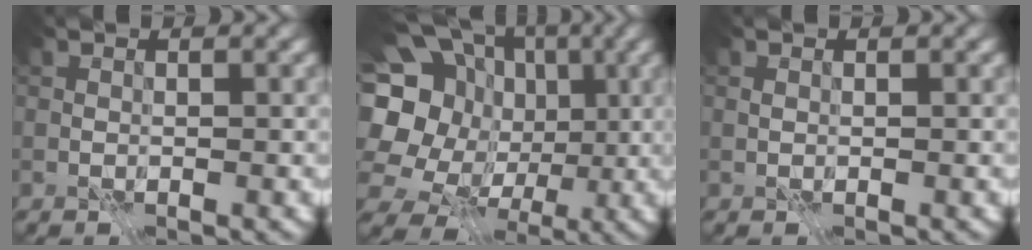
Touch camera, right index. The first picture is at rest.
{"total": 18.7, "force": [1.4, 16.5, 8.8], "torque": [-0.213, 0.021, 0.004]}
{"total": 0.0}